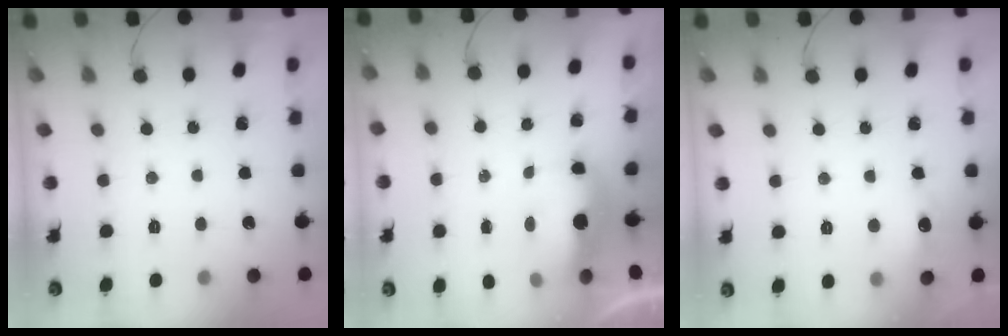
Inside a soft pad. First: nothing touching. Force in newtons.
{"total": 7.1, "press": 6.5, "slide": 2.7}
{"total": 7.1, "press": 7.0, "slide": 1.4}